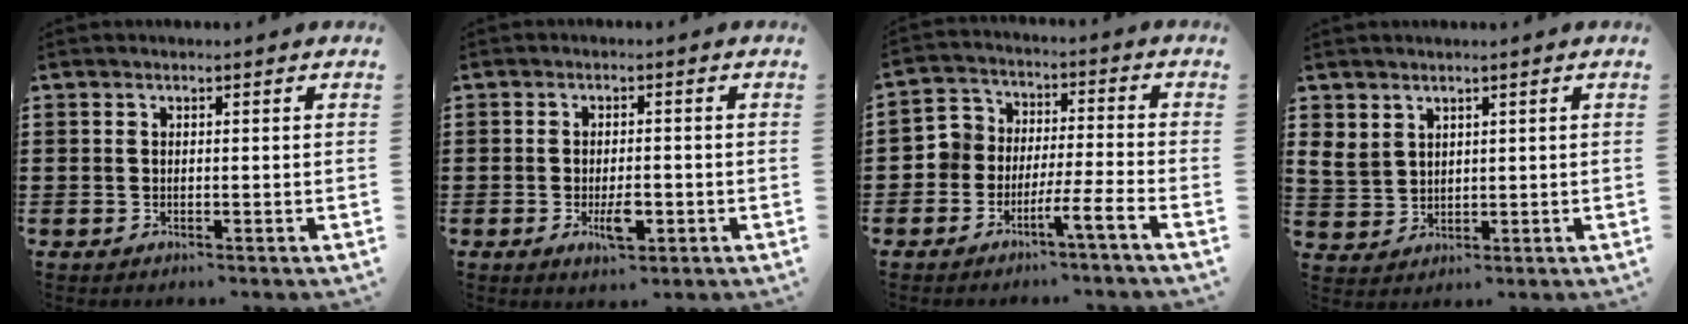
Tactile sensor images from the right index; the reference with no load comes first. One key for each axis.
{"total": 4.1, "fx": -1.2, "fy": 1.6, "fz": 3.5, "tx": -0.072, "ty": 0.001, "tz": -0.023}
{"total": 3.9, "fx": -3.6, "fy": 0.9, "fz": 1.1, "tx": -0.045, "ty": -0.009, "tz": -0.082}
{"total": 3.8, "fx": 2.3, "fy": 2.8, "fz": 1.0, "tx": -0.042, "ty": 0.008, "tz": 0.043}